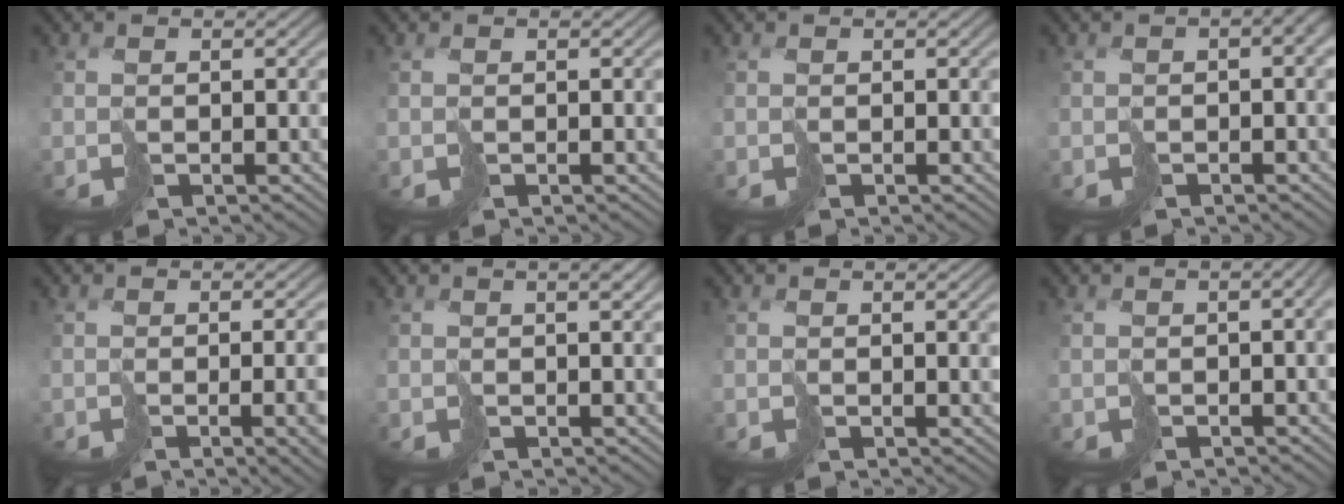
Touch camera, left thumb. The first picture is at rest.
{"total": 0.0}
{"total": 0.0}
{"total": 3.5, "force": [-0.4, 1.5, 3.1], "torque": [-0.040, -0.003, 0.003]}
{"total": 6.7, "force": [-1.6, 2.6, 6.0], "torque": [-0.055, -0.013, -0.007]}
{"total": 1.7, "force": [0.7, 0.3, 1.5], "torque": [-0.023, 0.006, 0.012]}
{"total": 2.0, "force": [0.3, 0.5, 1.9], "torque": [-0.030, -0.001, 0.006]}
{"total": 2.8, "force": [-0.6, 1.1, 2.5], "torque": [-0.029, -0.005, -0.002]}